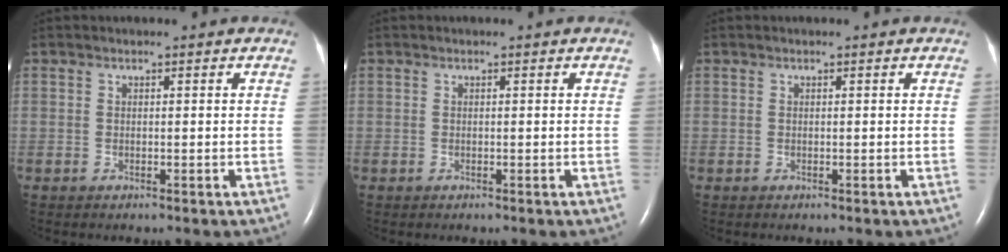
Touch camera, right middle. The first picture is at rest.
{"total": 0.0}
{"total": 0.0}